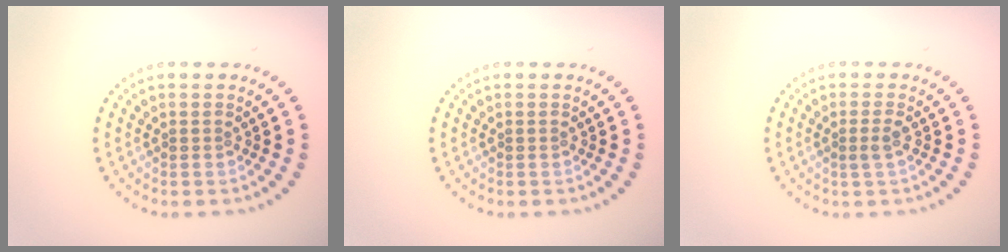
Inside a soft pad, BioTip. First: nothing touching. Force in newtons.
{"total": 0.0}
{"total": 1.1, "press": 0.9, "slide": 0.6}